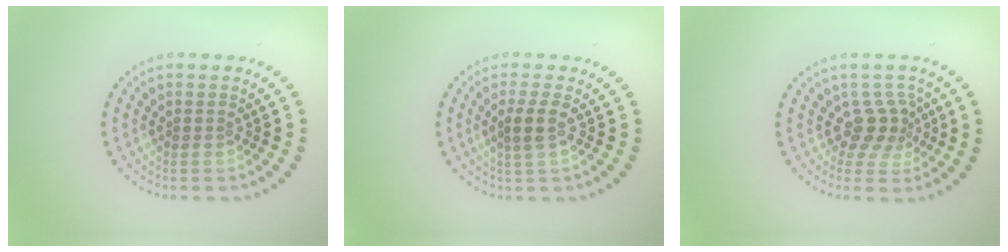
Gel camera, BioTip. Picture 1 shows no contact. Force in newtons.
{"total": 1.8, "press": 1.4, "slide": 1.1}
{"total": 2.7, "press": 1.9, "slide": 1.9}